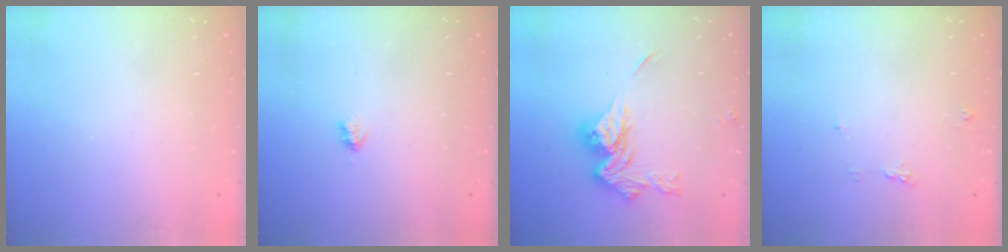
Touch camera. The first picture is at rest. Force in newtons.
{"total": 1.7, "press": 1.7, "slide": 0.3}
{"total": 14.5, "press": 14.5, "slide": 0.8}
{"total": 4.3, "press": 4.3, "slide": 0.4}